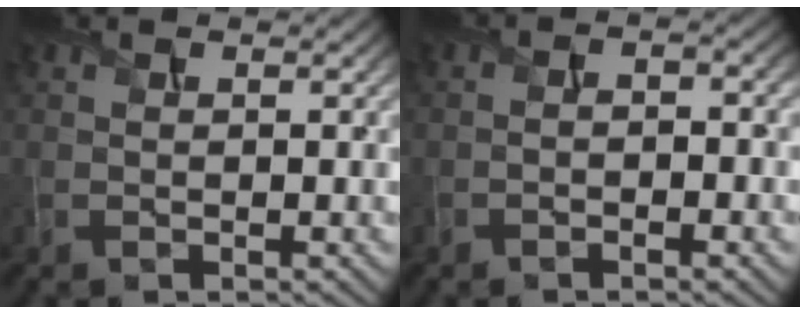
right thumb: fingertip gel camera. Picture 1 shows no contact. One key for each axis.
{"total": 2.2, "fx": -1.2, "fy": 0.6, "fz": 1.7, "tx": -0.025, "ty": 0.004, "tz": -0.029}